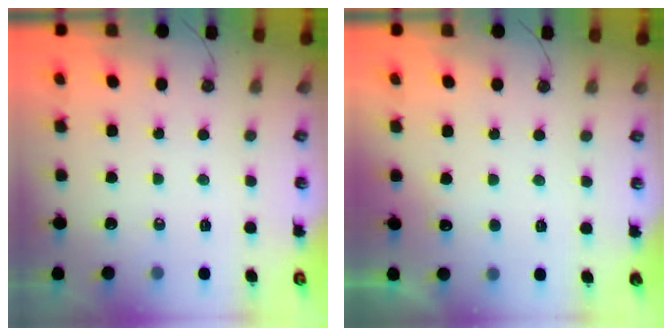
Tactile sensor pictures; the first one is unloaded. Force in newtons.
{"total": 4.6, "press": 4.5, "slide": 1.1}